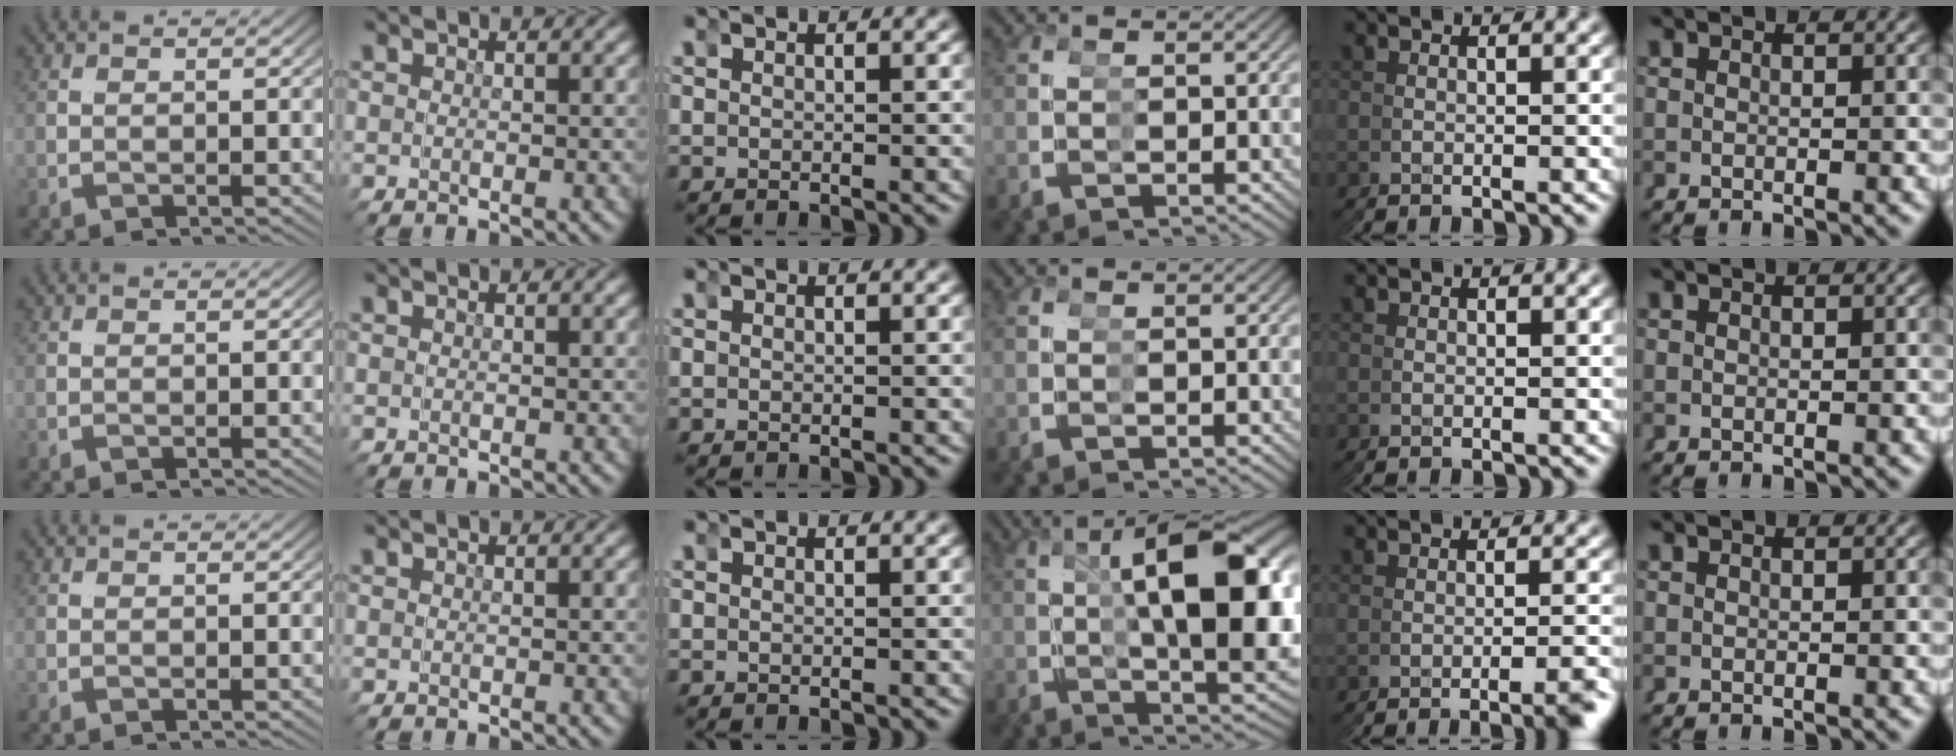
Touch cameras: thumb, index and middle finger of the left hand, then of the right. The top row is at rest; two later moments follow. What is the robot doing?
{"motion": "grasp_and_lifting", "object": "toy banana"}